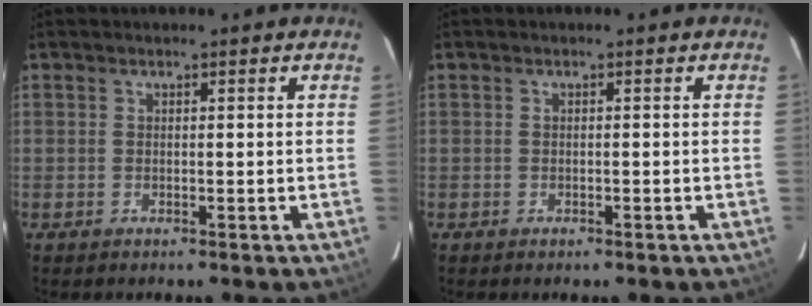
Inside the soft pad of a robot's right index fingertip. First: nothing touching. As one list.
[{"total": 0.9, "force": [-0.6, 0.4, 0.3], "torque": [-0.005, 0.000, -0.010]}]